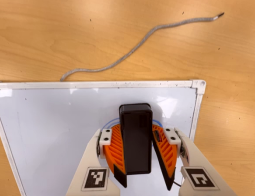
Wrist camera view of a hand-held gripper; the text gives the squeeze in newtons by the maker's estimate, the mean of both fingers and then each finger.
{"total": 13.6, "left": 15.8, "right": 11.5}